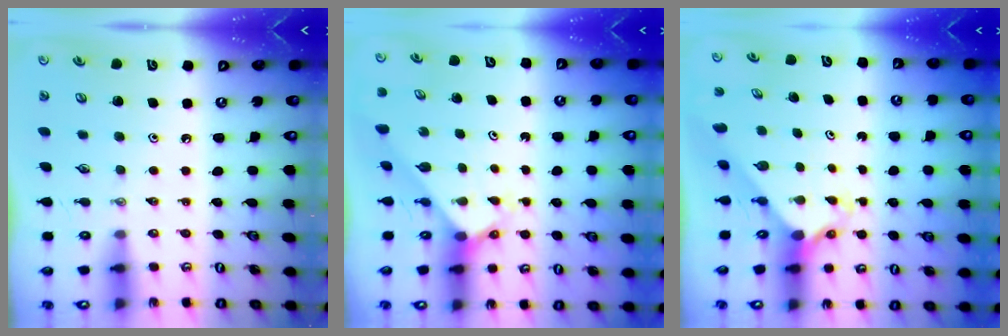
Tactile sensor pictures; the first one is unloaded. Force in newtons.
{"total": 2.3, "press": 2.3, "slide": 0.2}
{"total": 2.5, "press": 2.5, "slide": 0.3}